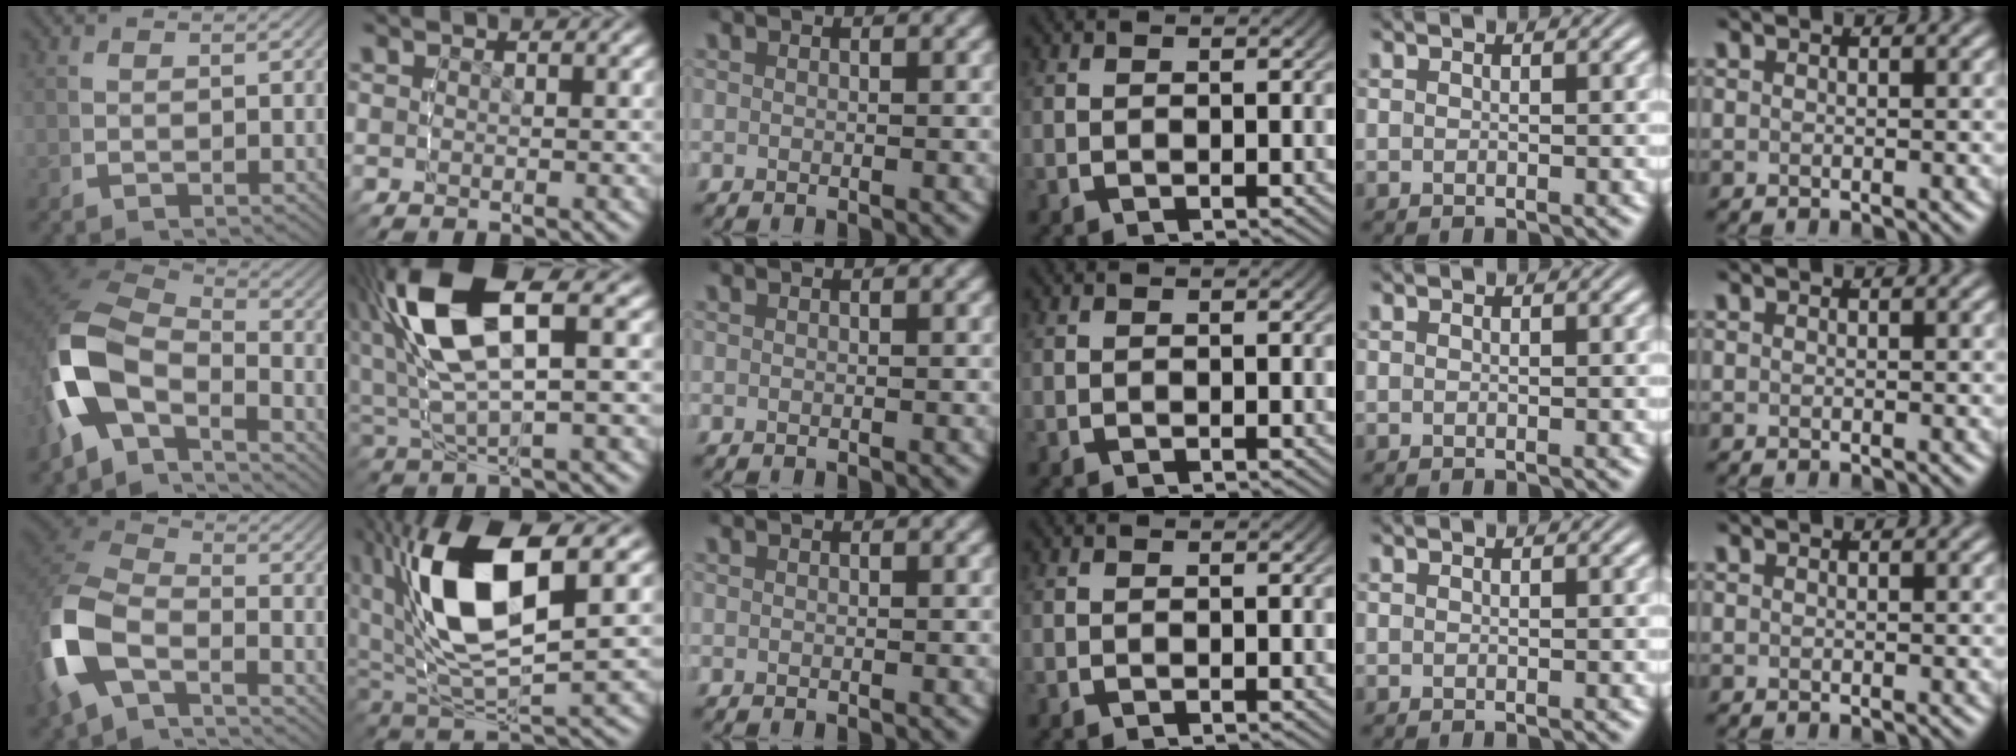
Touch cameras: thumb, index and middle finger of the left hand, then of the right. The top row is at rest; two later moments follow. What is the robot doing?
{"motion": "lift_and_place", "object": "markers"}